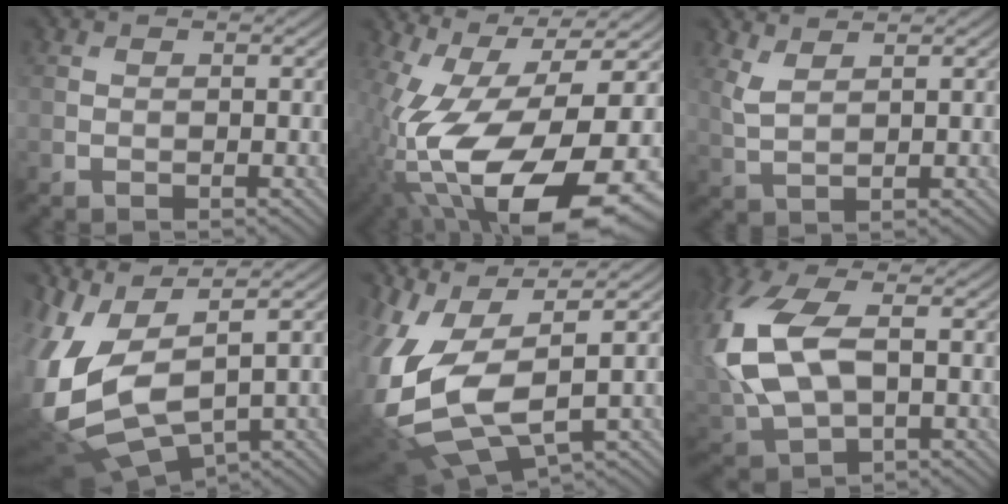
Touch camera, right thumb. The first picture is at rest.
{"total": 20.3, "force": [-7.1, 8.7, 16.9], "torque": [-0.330, -0.045, -0.104]}
{"total": 3.0, "force": [2.1, 0.7, 2.0], "torque": [-0.052, 0.003, 0.049]}
{"total": 14.5, "force": [-0.9, 6.6, 12.9], "torque": [-0.327, -0.021, 0.005]}
{"total": 17.2, "force": [-1.7, 7.9, 15.1], "torque": [-0.383, -0.033, -0.012]}
{"total": 12.9, "force": [1.2, 7.3, 10.6], "torque": [-0.280, -0.003, 0.028]}